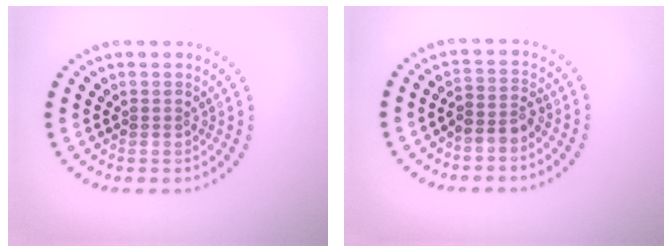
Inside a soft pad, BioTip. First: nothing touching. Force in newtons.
{"total": 2.2, "press": 1.7, "slide": 1.4}